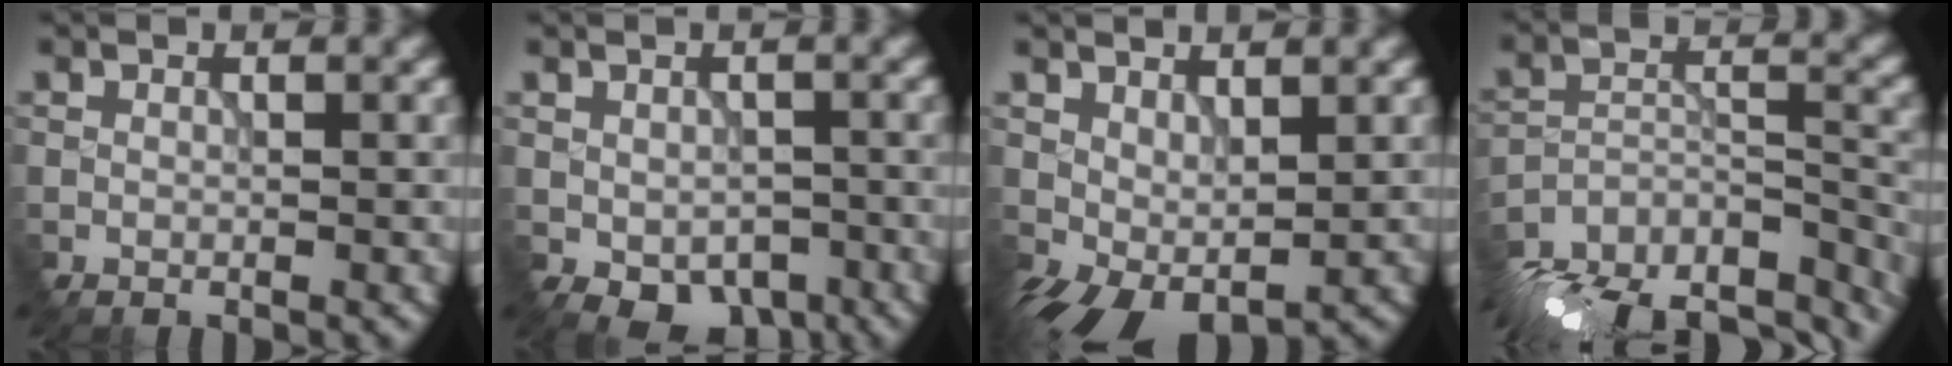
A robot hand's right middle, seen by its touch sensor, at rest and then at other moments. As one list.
[{"total": 5.1, "force": [-2.4, 3.4, 2.9], "torque": [-0.044, -0.024, -0.023]}, {"total": 4.8, "force": [-0.9, 2.8, 3.8], "torque": [-0.080, -0.014, -0.003]}, {"total": 15.4, "force": [-14.0, 4.5, 4.8], "torque": [-0.075, -0.005, -0.184]}]